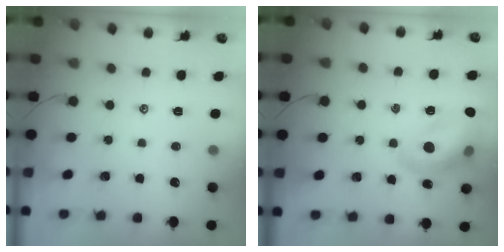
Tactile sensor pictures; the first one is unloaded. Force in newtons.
{"total": 14.8, "press": 14.7, "slide": 2.2}